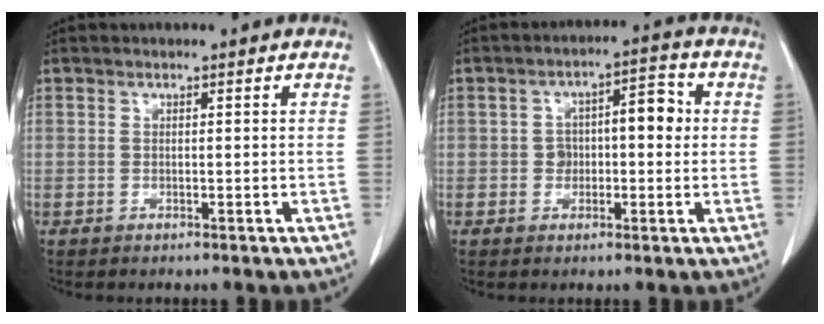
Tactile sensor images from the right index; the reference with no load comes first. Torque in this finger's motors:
{"motor_torque": [0.10, 0.05, 0.07, 0.06]}